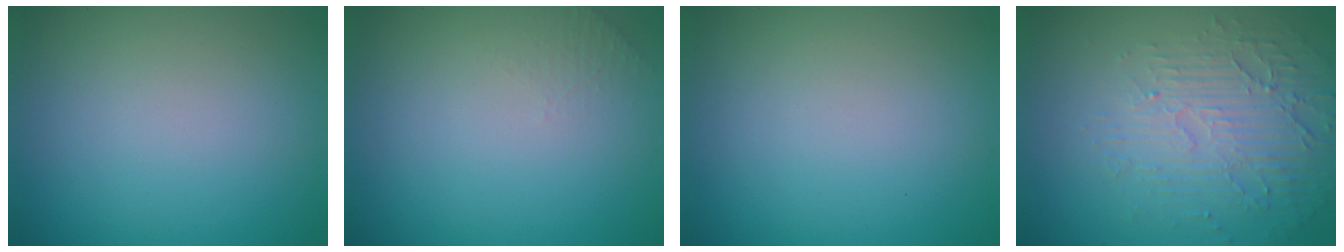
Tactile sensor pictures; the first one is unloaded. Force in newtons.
{"total": 1.0, "press": 0.9, "slide": 0.3}
{"total": 0.0}
{"total": 5.4, "press": 3.4, "slide": 4.3}